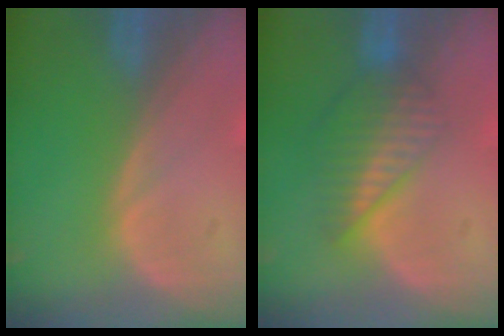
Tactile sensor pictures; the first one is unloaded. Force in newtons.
{"total": 6.8, "press": 6.0, "slide": 3.2}